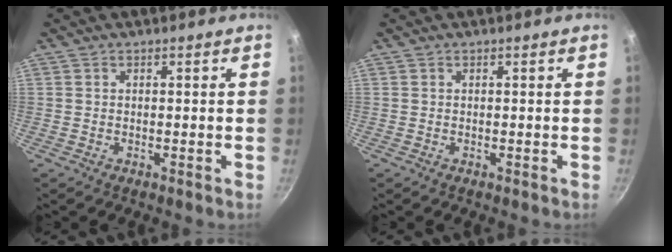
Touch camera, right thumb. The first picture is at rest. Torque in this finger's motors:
{"motor_torque": [-0.06, -0.06, 0.12, -0.11, 0.00]}